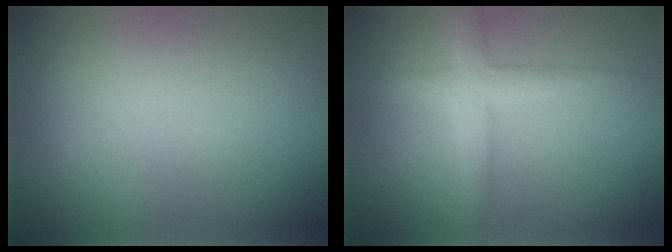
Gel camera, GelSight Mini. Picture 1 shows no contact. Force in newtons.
{"total": 3.0, "press": 3.0, "slide": 0.1}